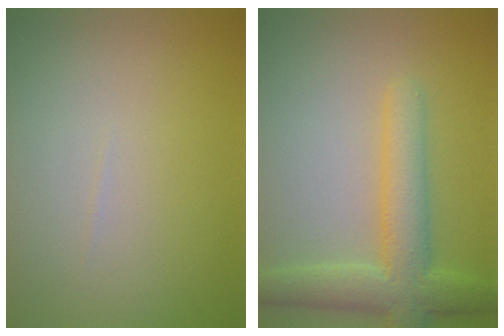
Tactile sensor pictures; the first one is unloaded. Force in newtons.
{"total": 5.1, "press": 5.1, "slide": 0.1}